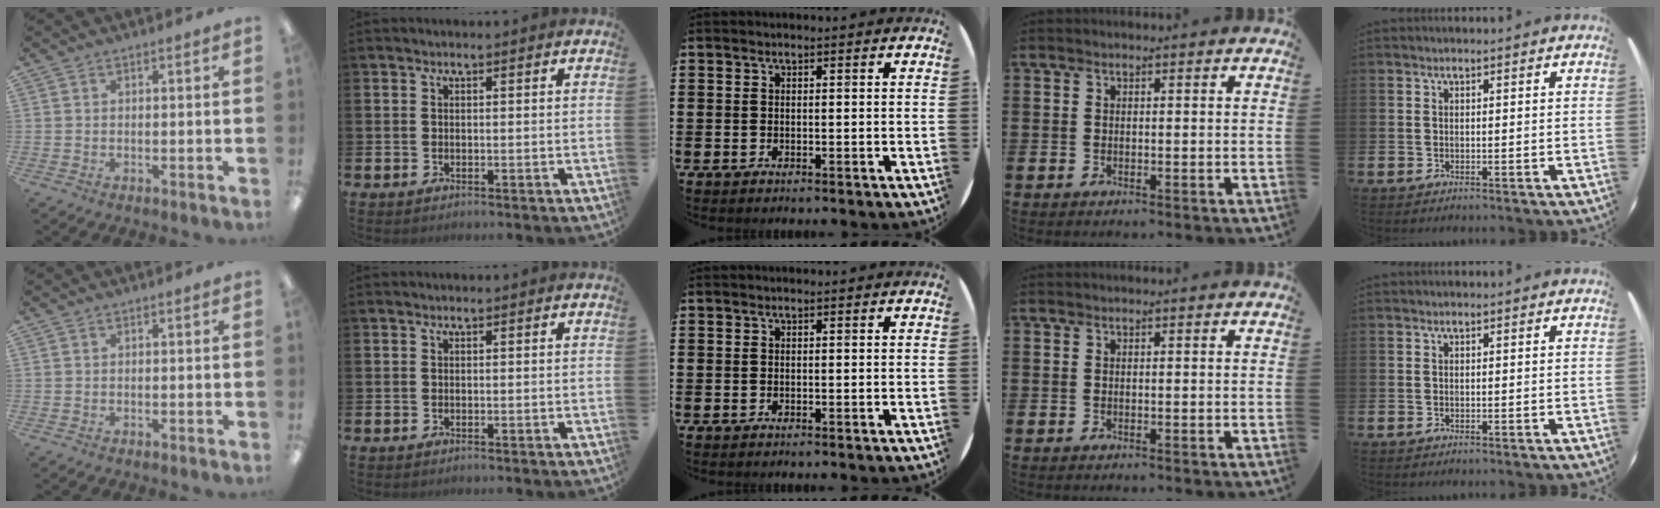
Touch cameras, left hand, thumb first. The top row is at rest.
{}